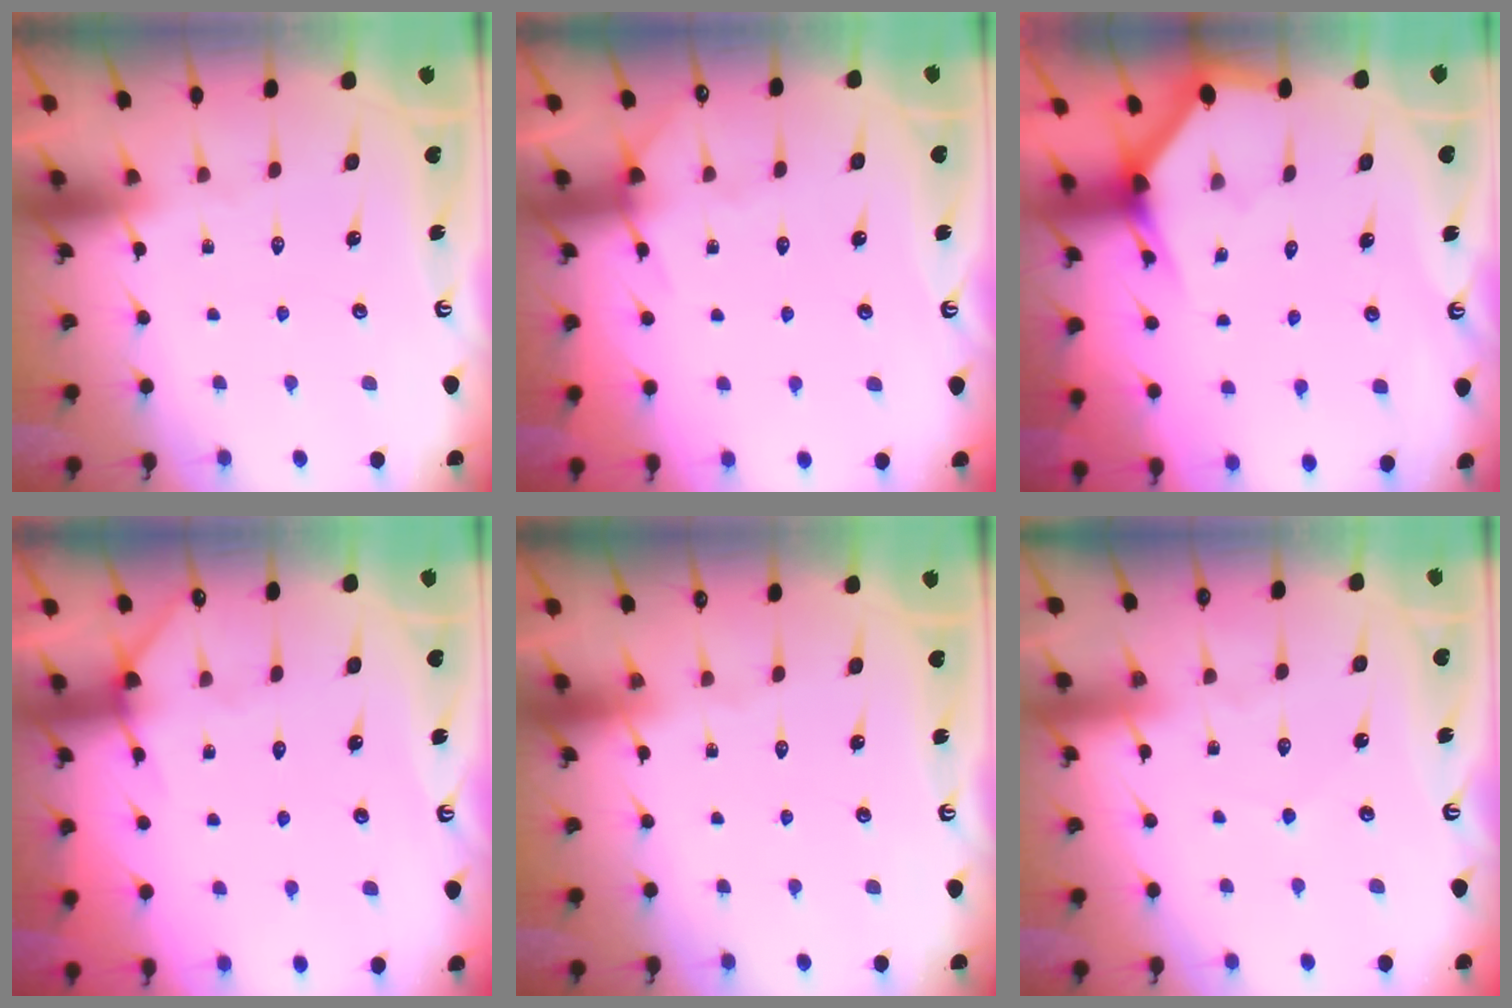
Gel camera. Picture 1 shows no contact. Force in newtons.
{"total": 4.6, "press": 4.6, "slide": 0.5}
{"total": 2.9, "press": 2.9, "slide": 0.1}
{"total": 4.4, "press": 4.3, "slide": 0.5}
{"total": 0.0}
{"total": 2.9, "press": 2.9, "slide": 0.3}